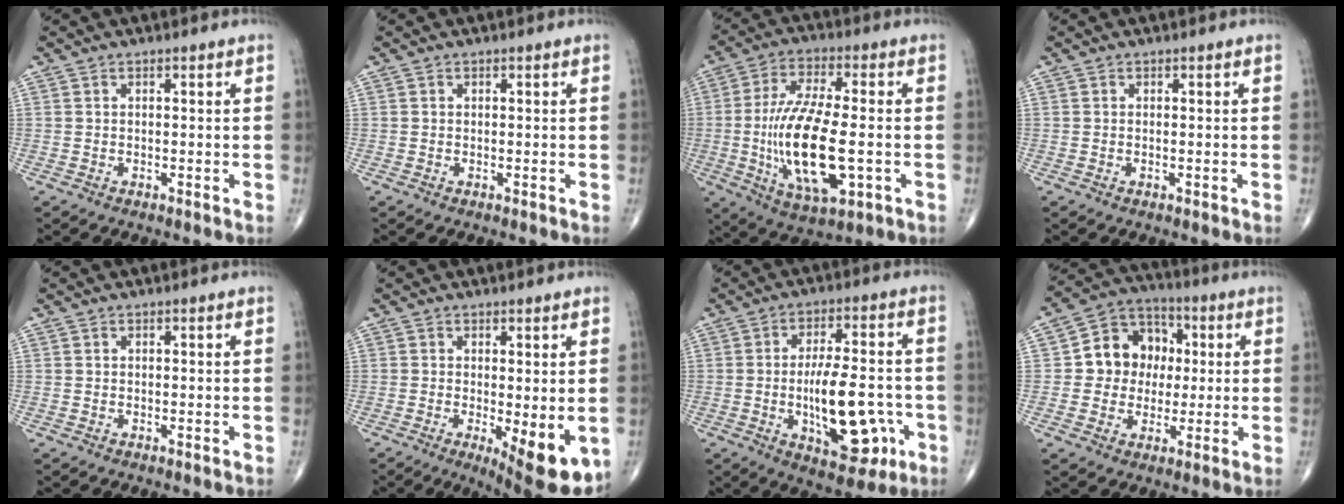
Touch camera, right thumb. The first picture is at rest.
{"total": 0.0}
{"total": 18.1, "force": [-2.7, 6.8, 16.6], "torque": [-0.325, -0.001, -0.042]}
{"total": 0.0}
{"total": 0.0}
{"total": 9.5, "force": [-2.2, 3.0, 8.7], "torque": [-0.113, -0.022, -0.024]}
{"total": 16.3, "force": [-3.9, 7.1, 14.1], "torque": [-0.196, 0.015, -0.049]}
{"total": 11.8, "force": [0.8, 10.3, 5.8], "torque": [-0.040, 0.022, 0.006]}